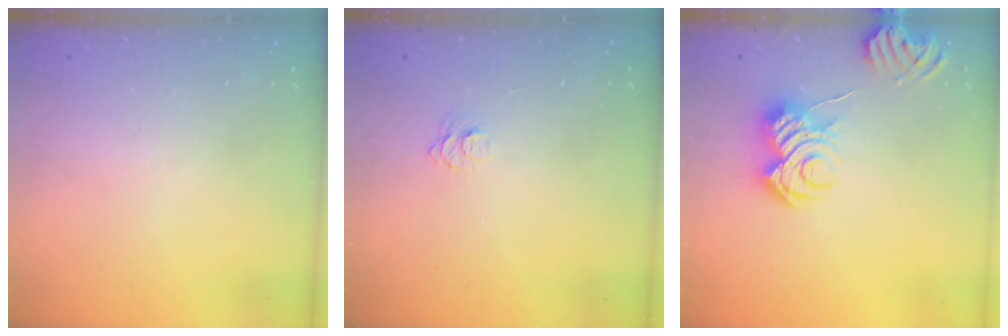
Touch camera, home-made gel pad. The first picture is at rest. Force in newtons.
{"total": 5.8, "press": 5.7, "slide": 0.7}
{"total": 9.0, "press": 9.0, "slide": 1.0}